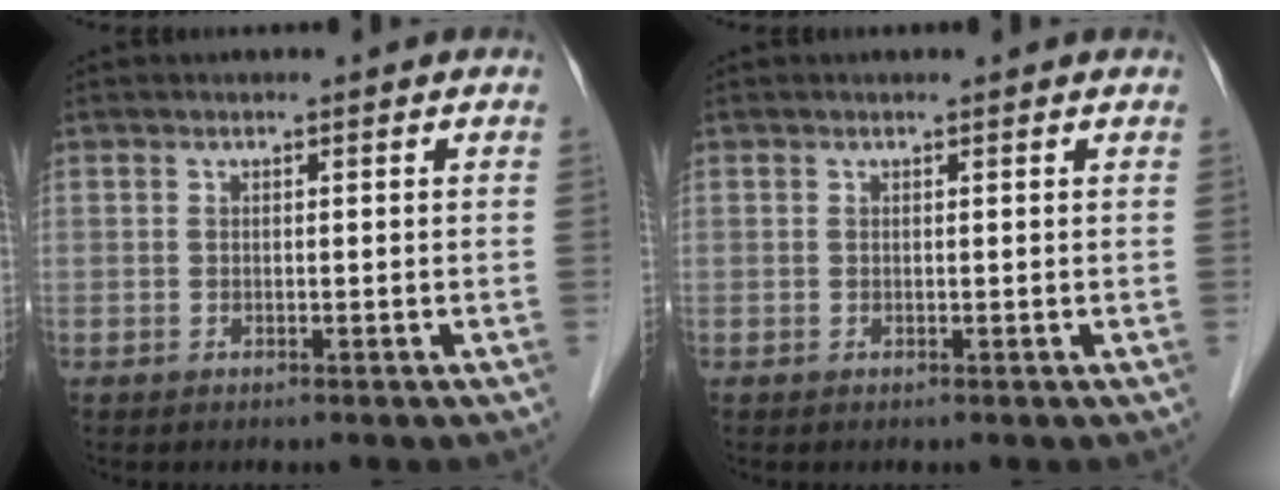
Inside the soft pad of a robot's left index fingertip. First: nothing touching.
{"total": 1.3, "force": [1.3, 0.1, 0.2], "torque": [-0.013, 0.007, 0.013]}